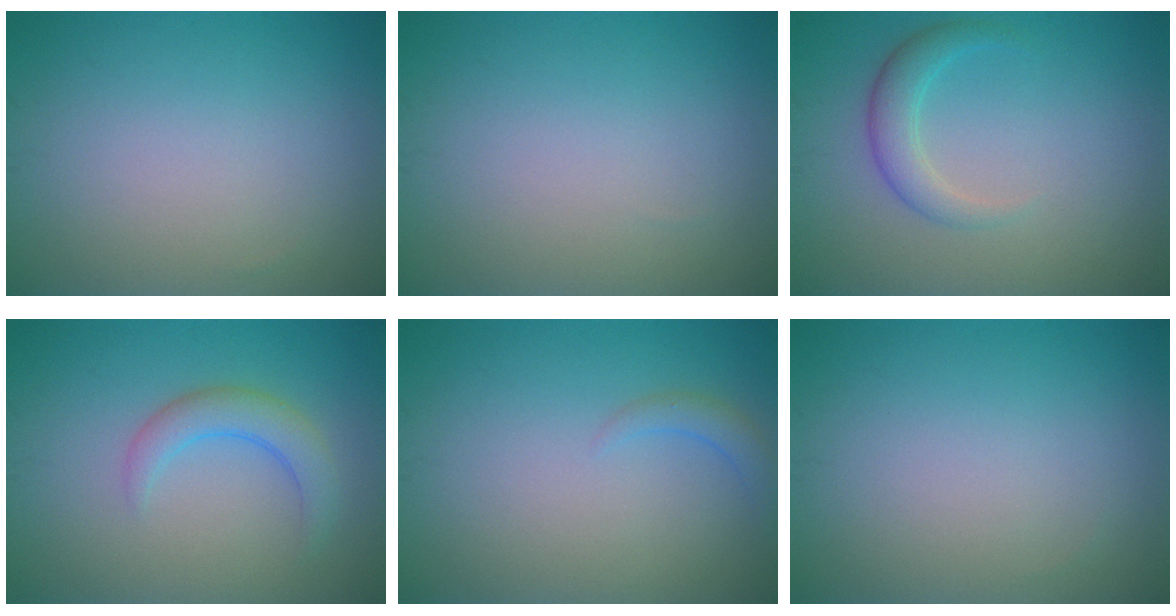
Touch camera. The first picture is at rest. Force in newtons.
{"total": 0.0}
{"total": 2.5, "press": 2.5, "slide": 0.1}
{"total": 2.9, "press": 2.9, "slide": 0.3}
{"total": 1.4, "press": 1.4, "slide": 0.2}
{"total": 0.0}